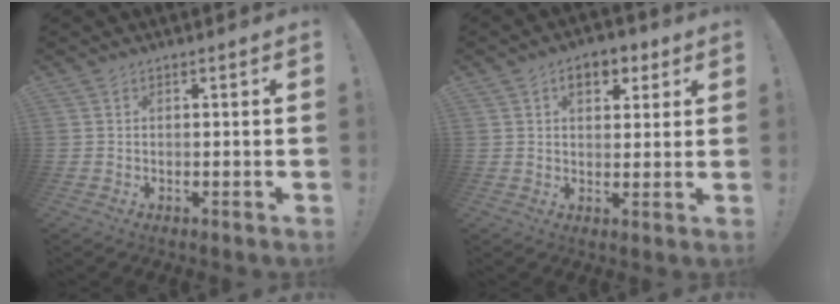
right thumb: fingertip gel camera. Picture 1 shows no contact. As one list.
[{"total": 7.3, "force": [3.3, 4.7, 4.5], "torque": [-0.055, -0.002, 0.056]}]